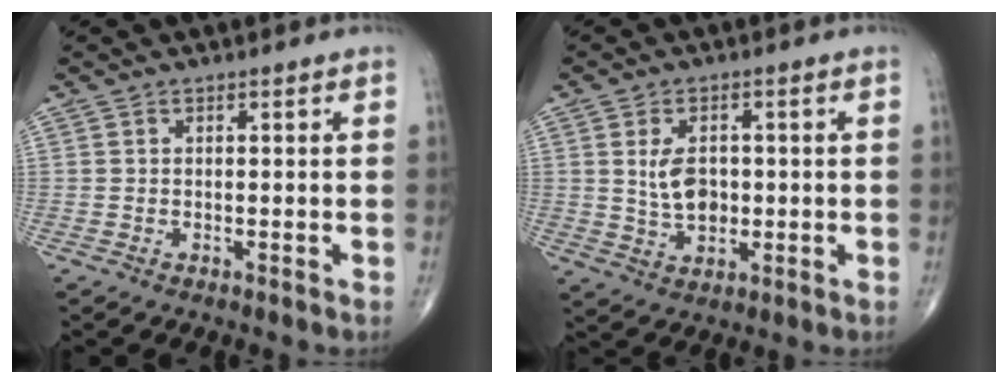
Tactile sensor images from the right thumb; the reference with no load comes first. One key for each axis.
{"total": 6.7, "fx": 0.6, "fy": 4.4, "fz": 5.0, "tx": -0.076, "ty": -0.004, "tz": 0.018}